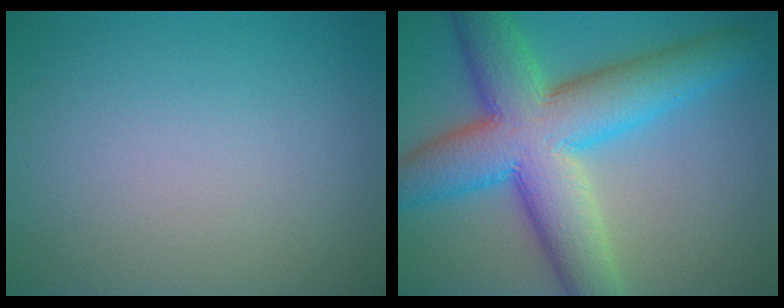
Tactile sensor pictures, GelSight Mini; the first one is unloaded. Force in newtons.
{"total": 12.0, "press": 12.0, "slide": 0.5}